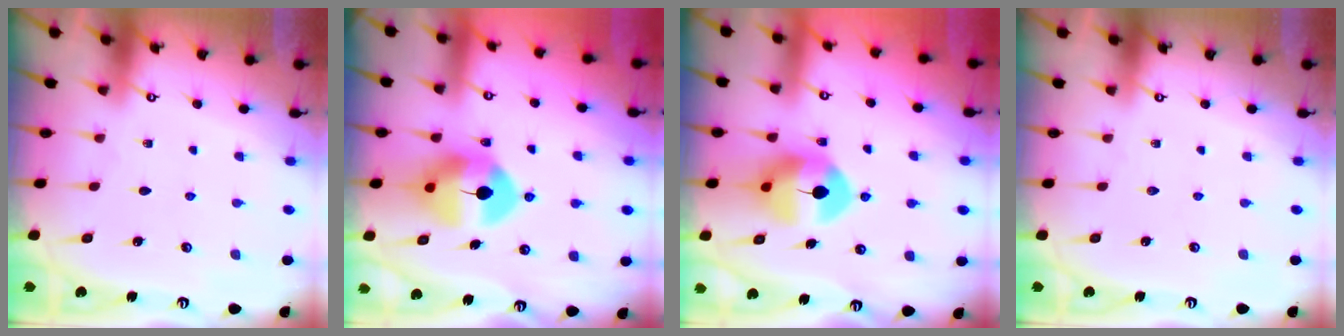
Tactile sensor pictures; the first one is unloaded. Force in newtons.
{"total": 9.6, "press": 9.5, "slide": 1.4}
{"total": 8.8, "press": 8.7, "slide": 1.0}
{"total": 0.0}